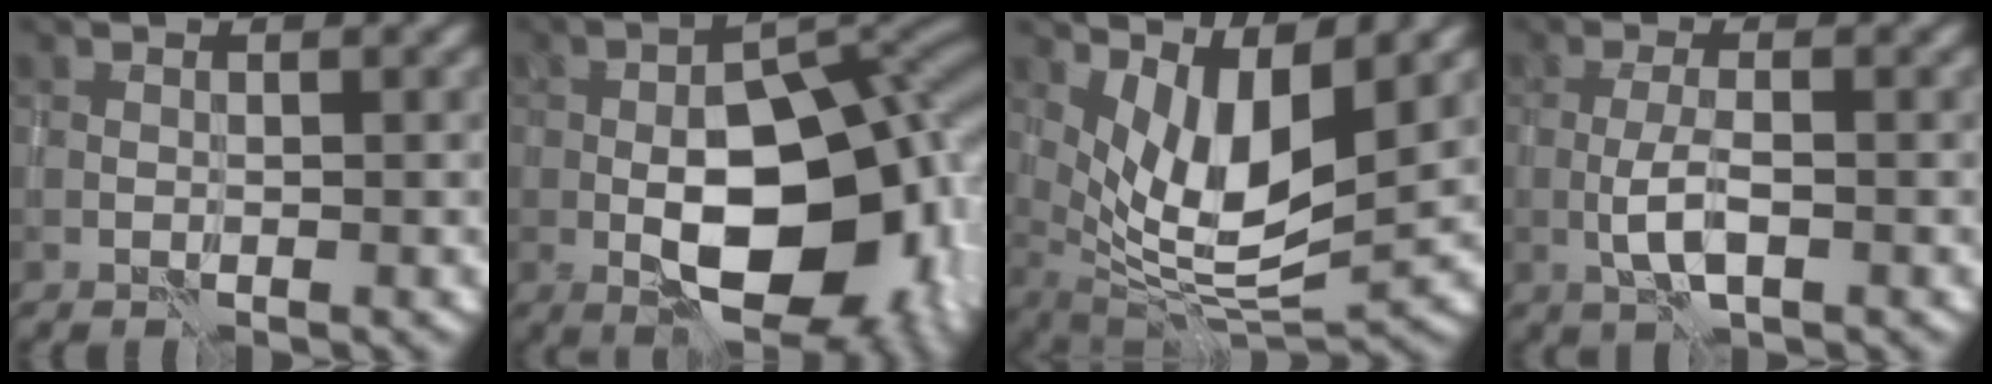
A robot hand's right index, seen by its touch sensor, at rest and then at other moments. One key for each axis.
{"total": 14.9, "fx": -4.0, "fy": 7.7, "fz": 12.1, "tx": -0.141, "ty": 0.002, "tz": -0.067}
{"total": 7.8, "fx": 2.7, "fy": 2.8, "fz": 6.8, "tx": -0.133, "ty": -0.013, "tz": 0.051}
{"total": 2.9, "fx": -1.0, "fy": 0.7, "fz": 2.7, "tx": -0.061, "ty": 0.001, "tz": -0.021}